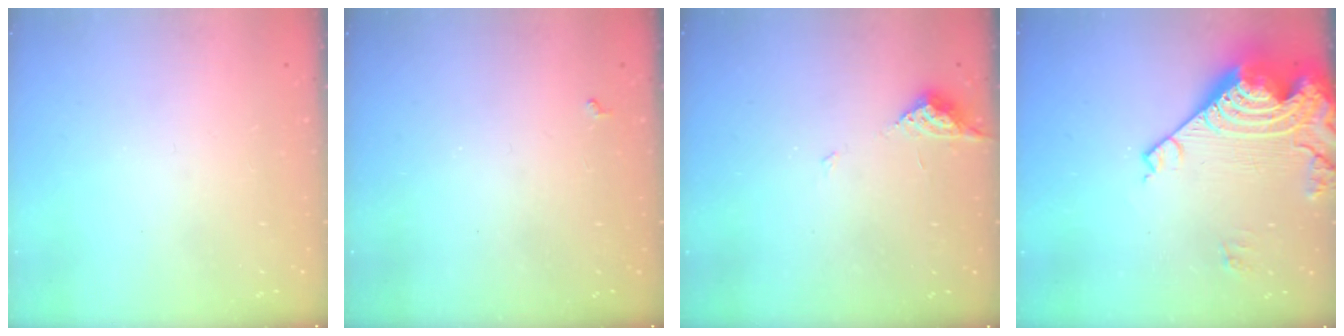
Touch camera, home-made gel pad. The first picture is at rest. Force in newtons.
{"total": 2.9, "press": 2.9, "slide": 0.4}
{"total": 5.0, "press": 5.0, "slide": 0.6}
{"total": 17.9, "press": 17.8, "slide": 1.9}